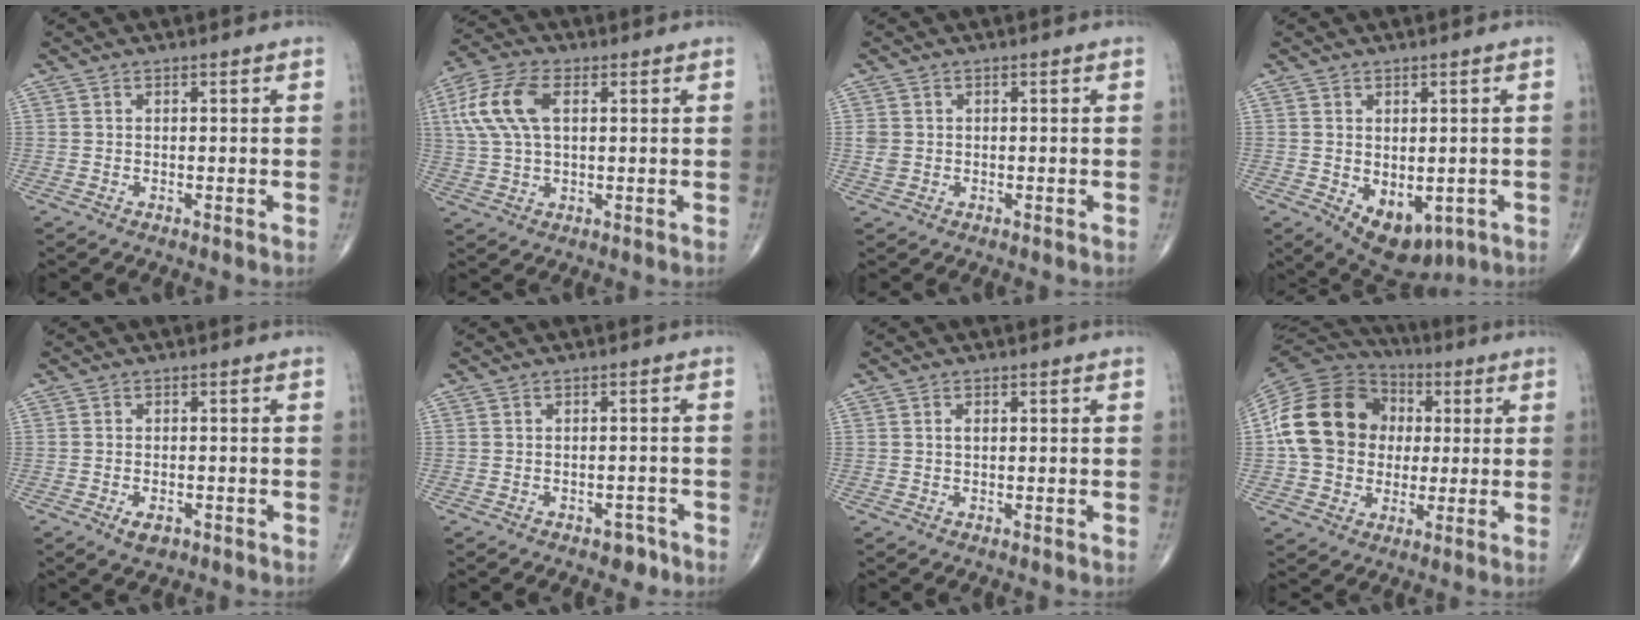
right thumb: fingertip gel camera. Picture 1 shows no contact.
{"total": 11.6, "force": [2.9, 6.2, 9.4], "torque": [-0.210, 0.015, 0.055]}
{"total": 2.2, "force": [0.0, 1.9, 1.1], "torque": [-0.022, 0.001, 0.003]}
{"total": 10.3, "force": [-3.0, 6.4, 7.5], "torque": [-0.084, -0.003, -0.022]}
{"total": 3.0, "force": [-1.5, 1.7, 2.0], "torque": [-0.032, 0.001, -0.021]}
{"total": 2.6, "force": [-1.8, 1.6, 1.2], "torque": [-0.004, 0.013, -0.019]}
{"total": 1.1, "force": [0.2, 0.7, 0.9], "torque": [-0.016, 0.004, 0.004]}
{"total": 19.5, "force": [1.5, 16.0, 11.0], "torque": [-0.193, 0.027, 0.027]}